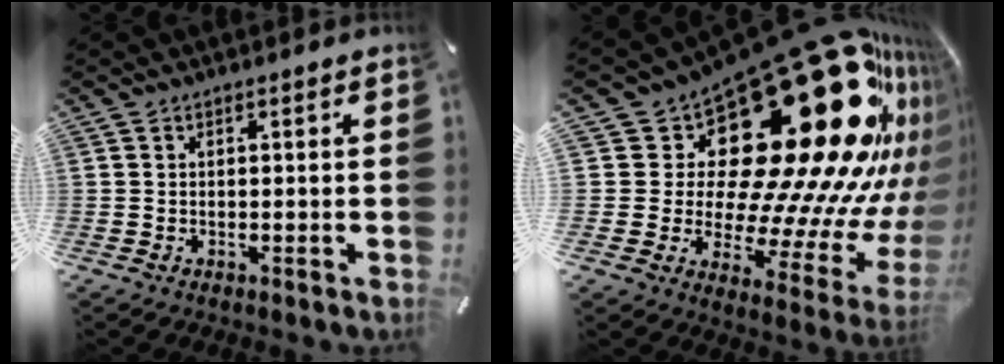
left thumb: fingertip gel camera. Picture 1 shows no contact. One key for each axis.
{"total": 41.1, "fx": 16.2, "fy": 20.4, "fz": 31.9, "tx": -0.470, "ty": -0.190, "tz": 0.338}